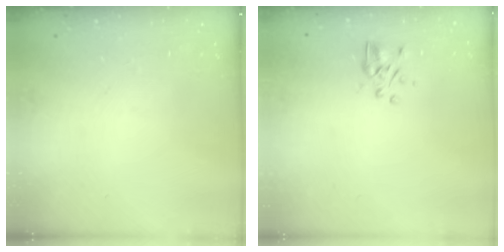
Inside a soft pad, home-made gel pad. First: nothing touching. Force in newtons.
{"total": 2.9, "press": 2.7, "slide": 1.1}